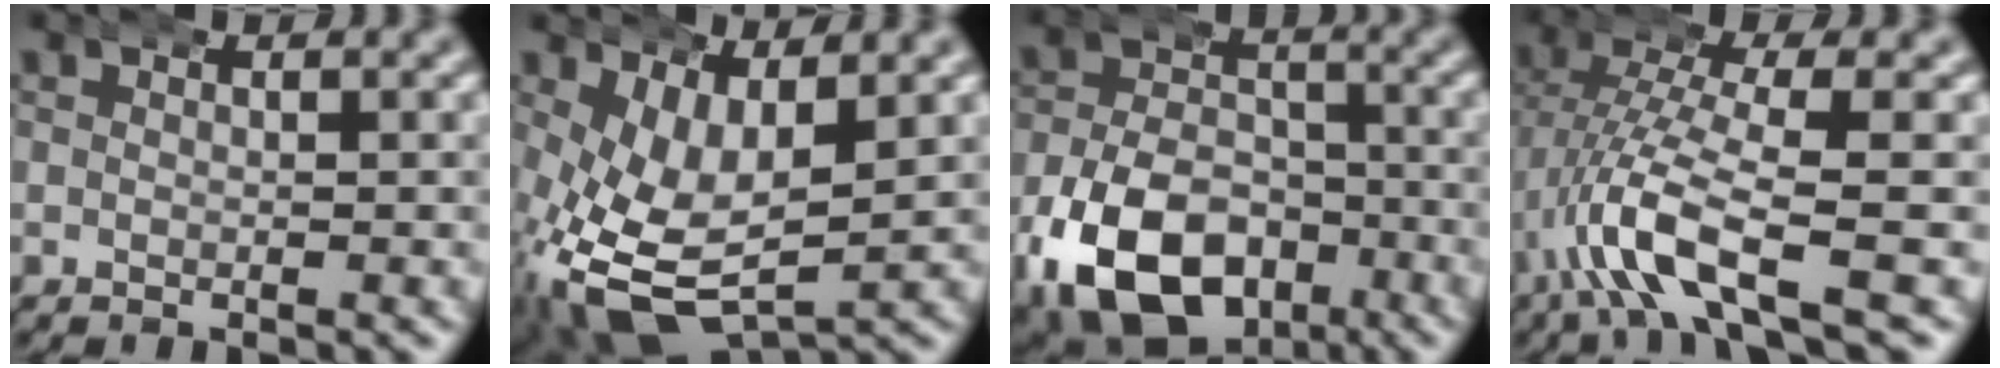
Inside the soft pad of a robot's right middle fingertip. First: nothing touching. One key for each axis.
{"total": 9.9, "fx": -3.0, "fy": 6.4, "fz": 6.9, "tx": -0.158, "ty": -0.058, "tz": -0.021}
{"total": 11.1, "fx": -5.9, "fy": 7.3, "fz": 6.0, "tx": -0.102, "ty": -0.037, "tz": -0.089}
{"total": 7.0, "fx": -2.1, "fy": 2.4, "fz": 6.2, "tx": -0.148, "ty": -0.029, "tz": -0.022}